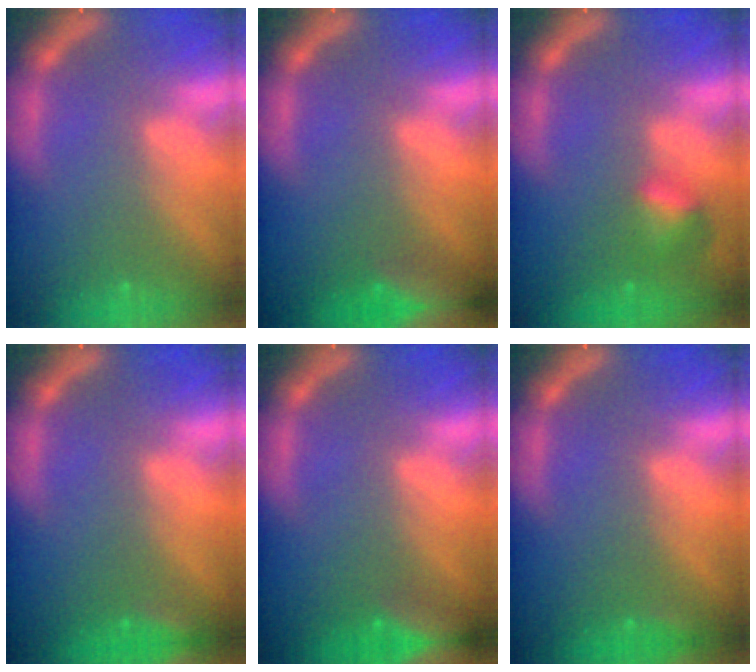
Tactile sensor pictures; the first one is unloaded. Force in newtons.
{"total": 7.5}
{"total": 2.4}
{"total": 1.9}
{"total": 6.0}
{"total": 0.9}